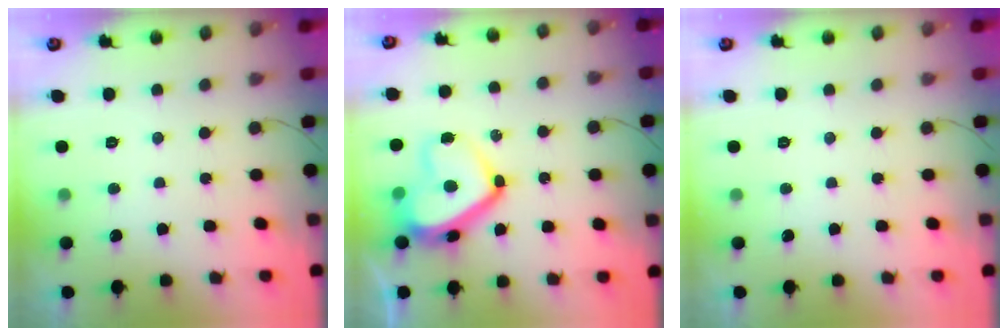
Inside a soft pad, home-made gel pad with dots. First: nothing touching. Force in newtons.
{"total": 16.1, "press": 16.0, "slide": 1.8}
{"total": 0.0}